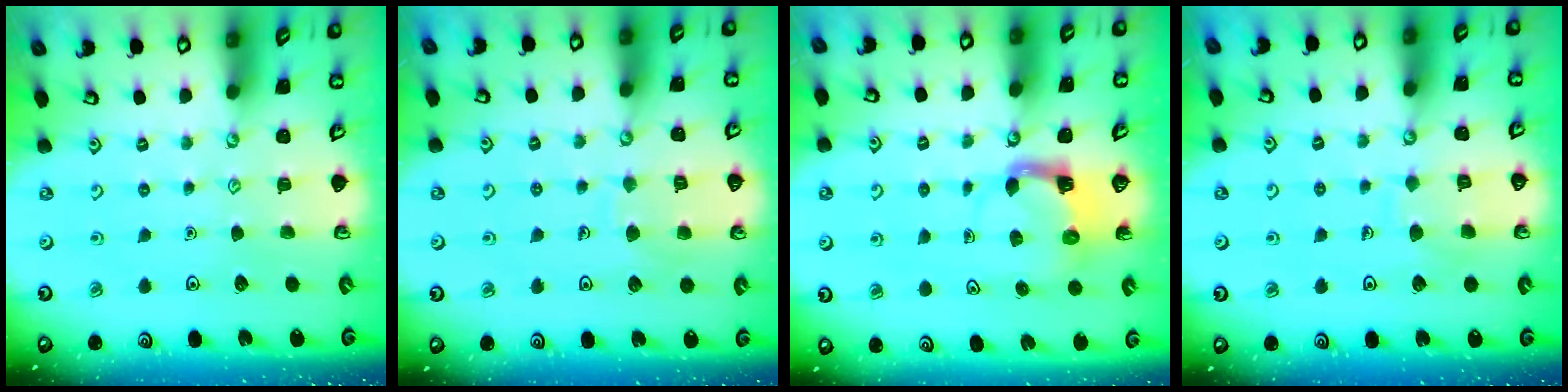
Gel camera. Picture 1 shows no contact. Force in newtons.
{"total": 7.8, "press": 7.8, "slide": 0.4}
{"total": 3.9, "press": 3.8, "slide": 0.7}
{"total": 7.3, "press": 7.3, "slide": 0.7}